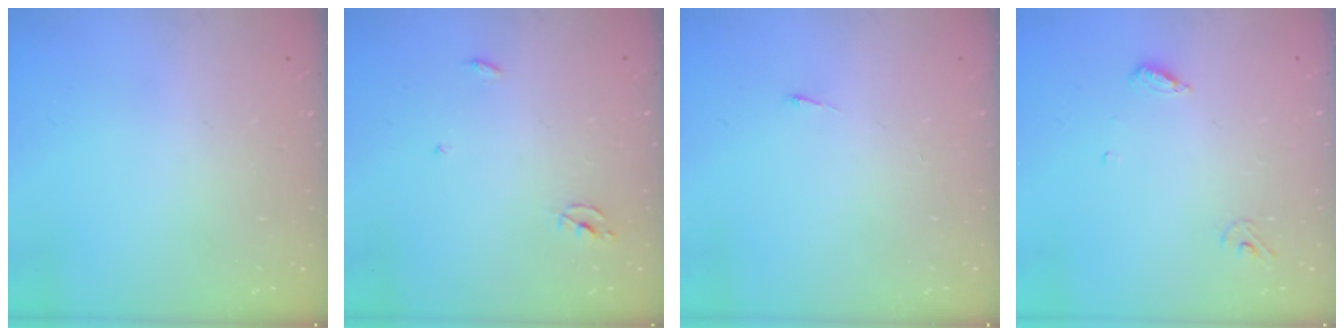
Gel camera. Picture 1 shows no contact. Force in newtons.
{"total": 2.3, "press": 2.3, "slide": 0.1}
{"total": 2.6, "press": 2.5, "slide": 0.3}
{"total": 5.9, "press": 5.9, "slide": 0.6}